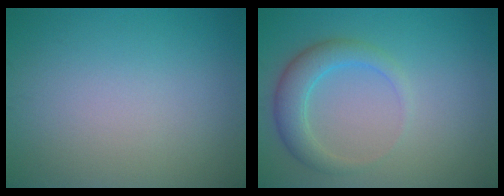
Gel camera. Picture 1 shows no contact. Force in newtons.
{"total": 3.5, "press": 3.5, "slide": 0.1}